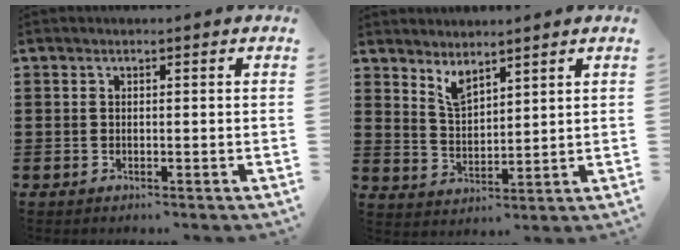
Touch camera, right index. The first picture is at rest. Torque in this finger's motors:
{"motor_torque": [0.00, 0.09, 0.05, 0.08]}